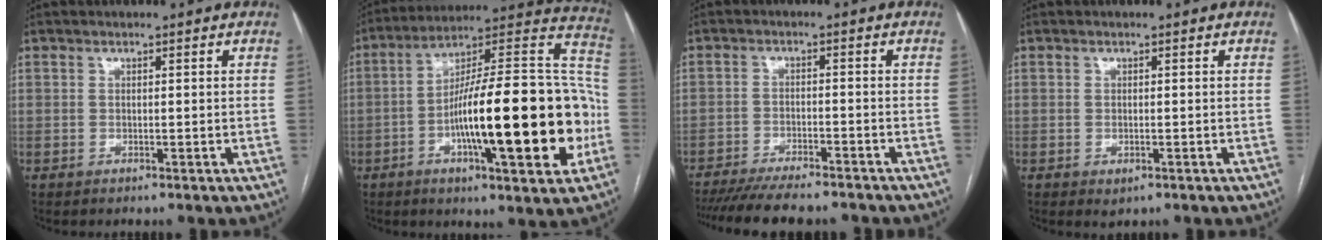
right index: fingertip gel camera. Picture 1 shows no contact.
{"total": 27.2, "force": [-6.1, 4.5, 26.1], "torque": [-0.354, 0.016, -0.094]}
{"total": 14.0, "force": [-12.4, 2.2, 6.2], "torque": [-0.103, -0.017, -0.179]}
{"total": 1.3, "force": [-0.5, 0.7, 0.9], "torque": [-0.010, -0.002, 0.000]}